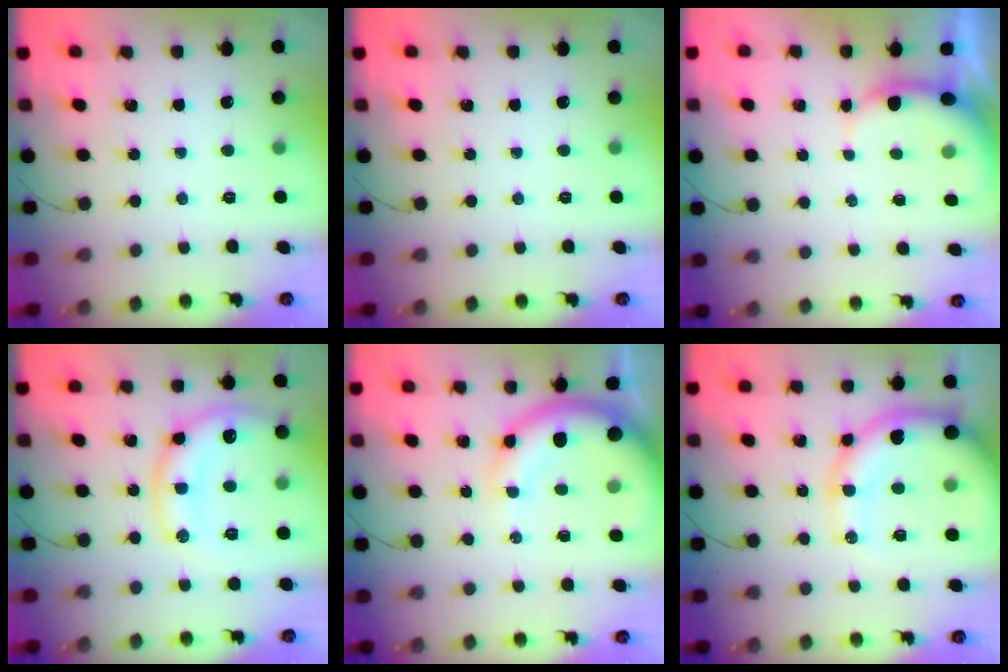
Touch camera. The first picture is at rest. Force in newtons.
{"total": 0.0}
{"total": 4.8, "press": 4.8, "slide": 0.7}
{"total": 13.7, "press": 13.6, "slide": 1.9}
{"total": 11.4, "press": 11.2, "slide": 2.4}
{"total": 15.2, "press": 14.6, "slide": 4.2}